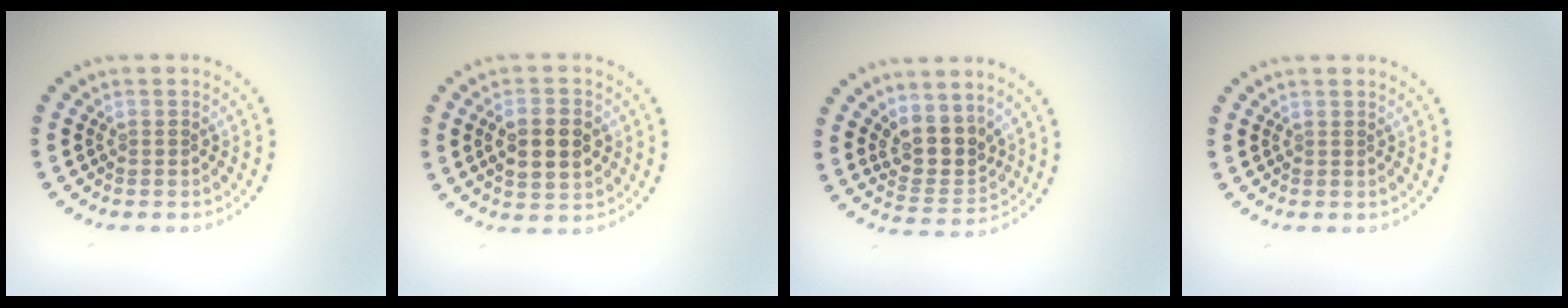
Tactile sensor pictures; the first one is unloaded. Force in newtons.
{"total": 4.3, "press": 4.3, "slide": 0.2}
{"total": 3.6, "press": 3.1, "slide": 1.9}
{"total": 0.0}